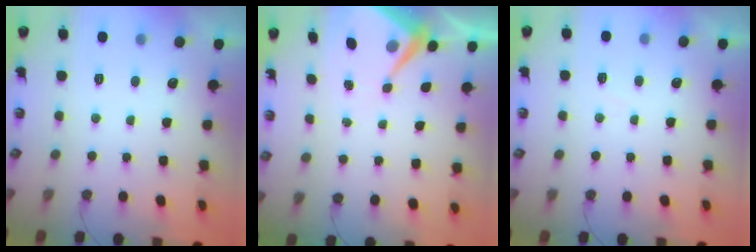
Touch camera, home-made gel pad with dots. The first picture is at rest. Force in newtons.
{"total": 6.6, "press": 6.5, "slide": 0.7}
{"total": 3.8, "press": 3.8, "slide": 0.5}